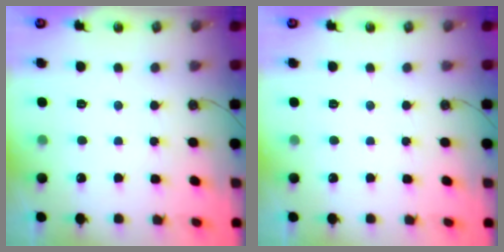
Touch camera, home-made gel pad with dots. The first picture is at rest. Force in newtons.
{"total": 0.0}